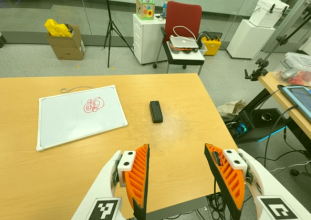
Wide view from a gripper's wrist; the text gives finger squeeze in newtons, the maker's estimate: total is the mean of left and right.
{"total": 0.0}